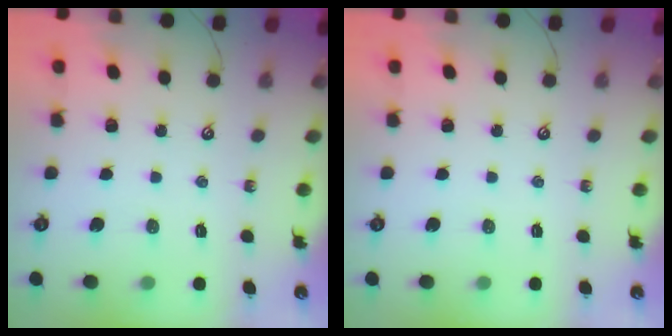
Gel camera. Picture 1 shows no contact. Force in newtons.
{"total": 0.0}